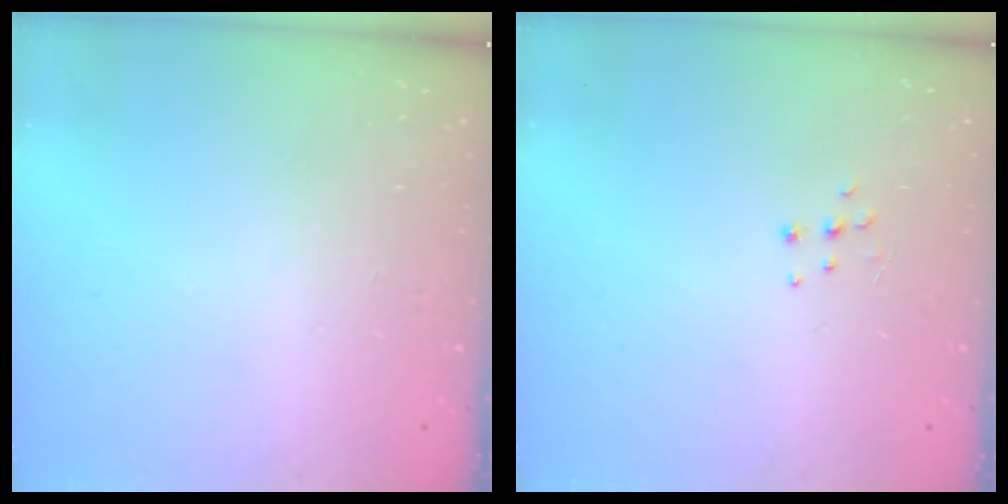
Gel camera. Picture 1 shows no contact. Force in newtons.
{"total": 4.3, "press": 4.3, "slide": 0.4}